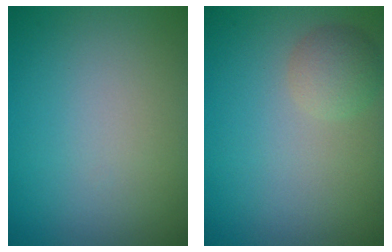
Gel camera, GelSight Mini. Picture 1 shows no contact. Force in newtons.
{"total": 2.2, "press": 2.2, "slide": 0.1}